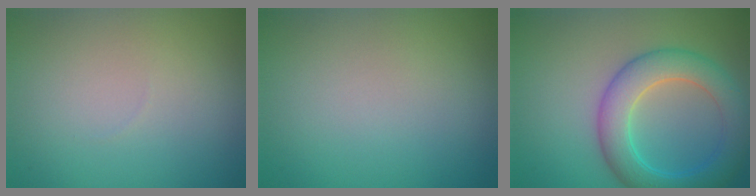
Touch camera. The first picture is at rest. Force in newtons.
{"total": 0.0}
{"total": 6.0, "press": 6.0, "slide": 0.1}